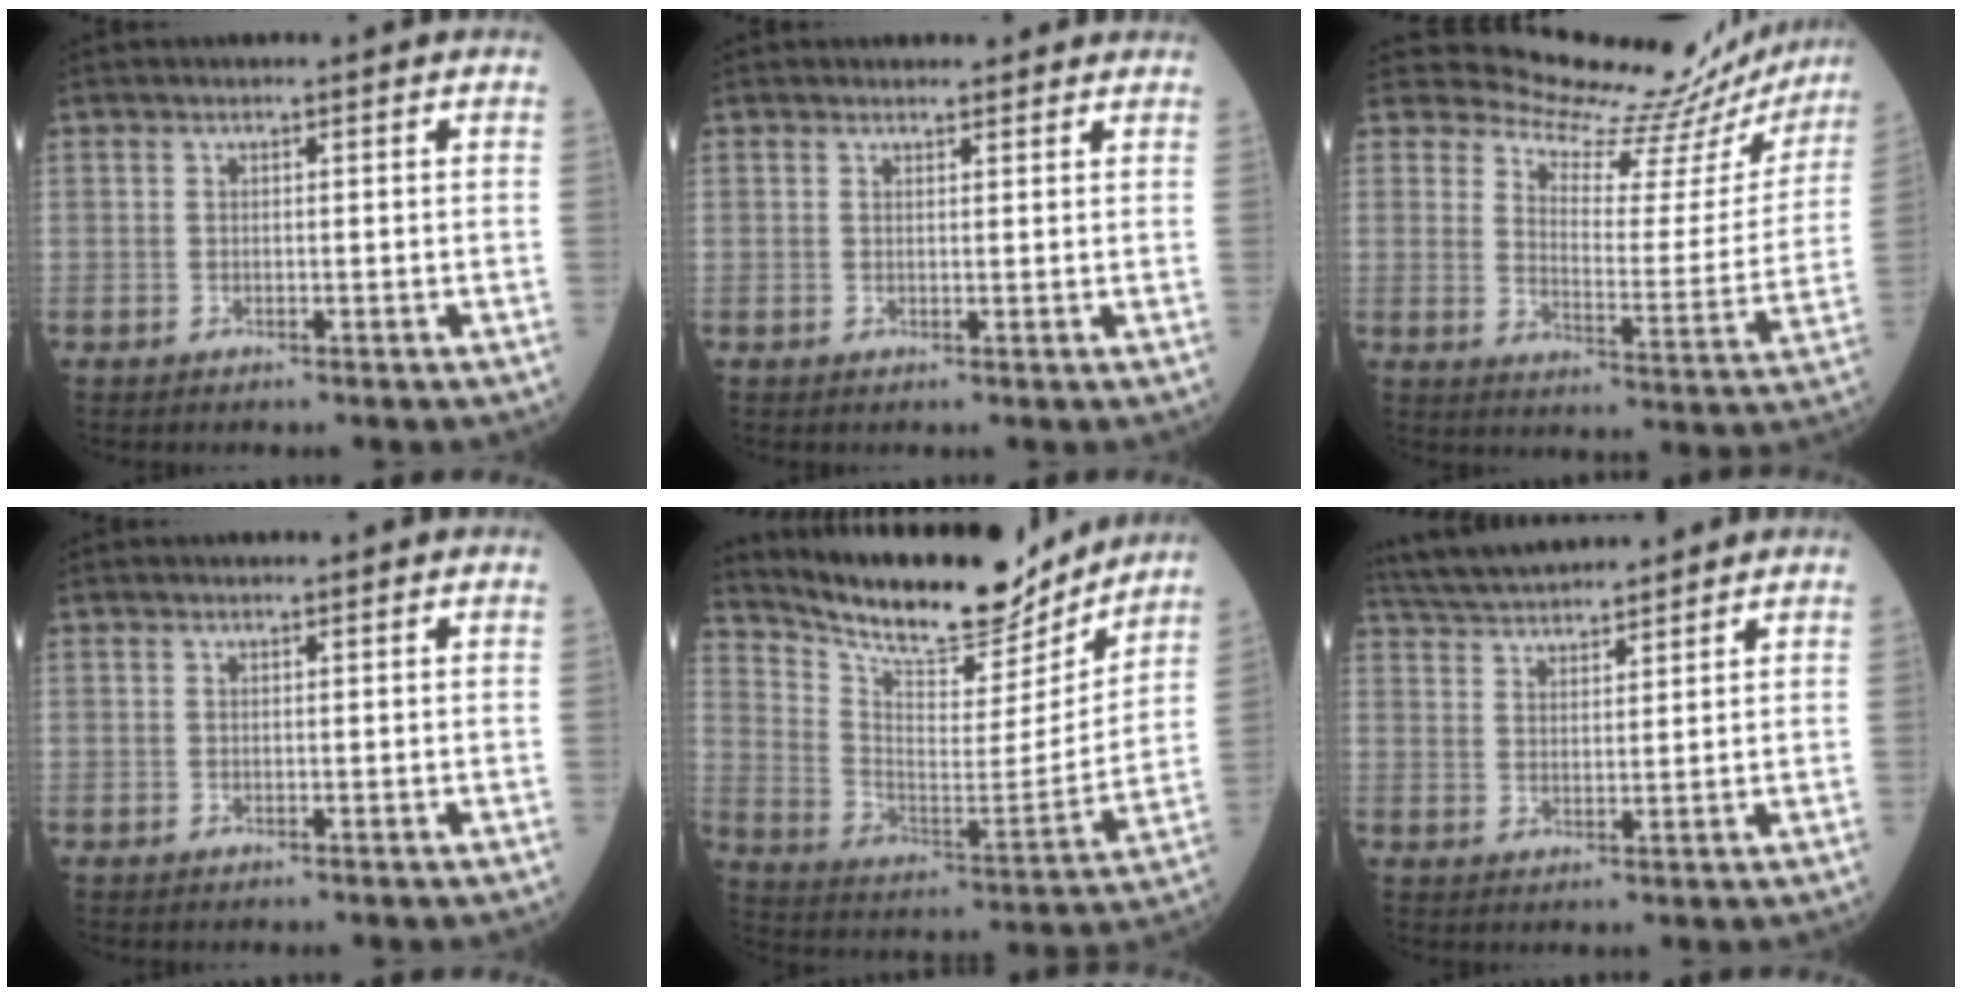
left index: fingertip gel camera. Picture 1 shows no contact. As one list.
[{"total": 2.4, "force": [2.1, 1.0, 0.2], "torque": [-0.005, 0.005, 0.020]}, {"total": 18.0, "force": [17.7, 2.4, 2.2], "torque": [-0.027, -0.102, 0.203]}, {"total": 0.0}, {"total": 19.1, "force": [17.5, 4.8, 6.2], "torque": [-0.122, -0.024, 0.272]}, {"total": 9.7, "force": [9.2, 1.2, 2.9], "torque": [-0.064, 0.028, 0.161]}]